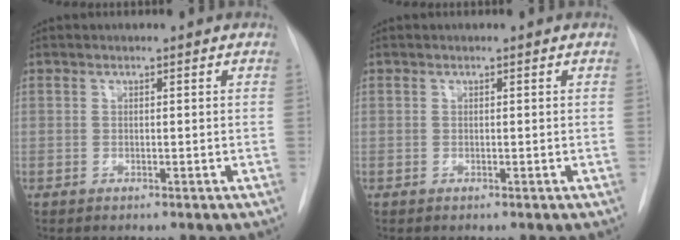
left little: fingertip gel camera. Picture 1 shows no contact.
{"total": 0.0}